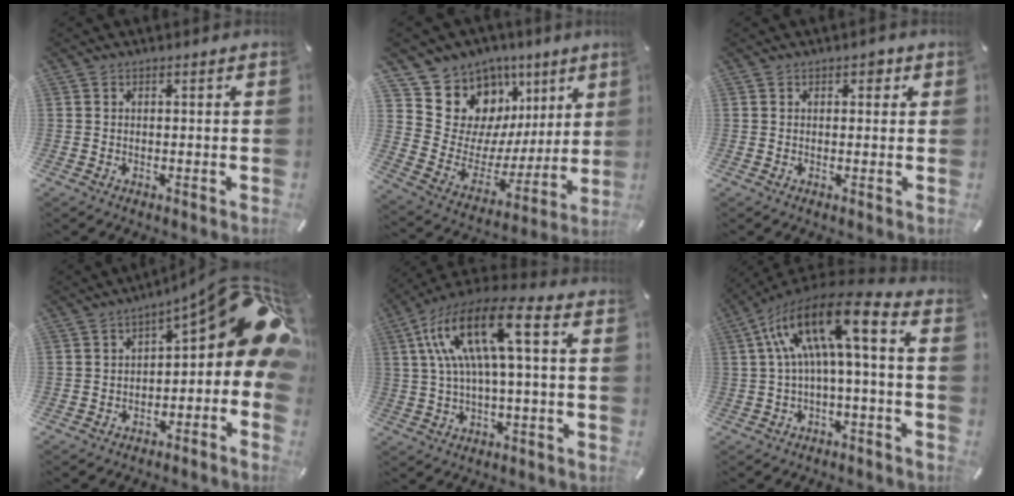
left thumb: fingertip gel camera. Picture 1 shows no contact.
{"total": 12.9, "force": [7.3, 10.4, 2.4], "torque": [-0.036, -0.083, 0.140]}
{"total": 1.7, "force": [0.8, 1.3, 0.7], "torque": [0.000, 0.001, 0.009]}
{"total": 16.7, "force": [4.5, 7.2, 14.4], "torque": [-0.167, -0.039, 0.070]}
{"total": 15.1, "force": [3.3, 4.0, 14.2], "torque": [-0.303, -0.008, 0.044]}
{"total": 16.3, "force": [2.6, 4.9, 15.3], "torque": [-0.283, -0.009, 0.036]}